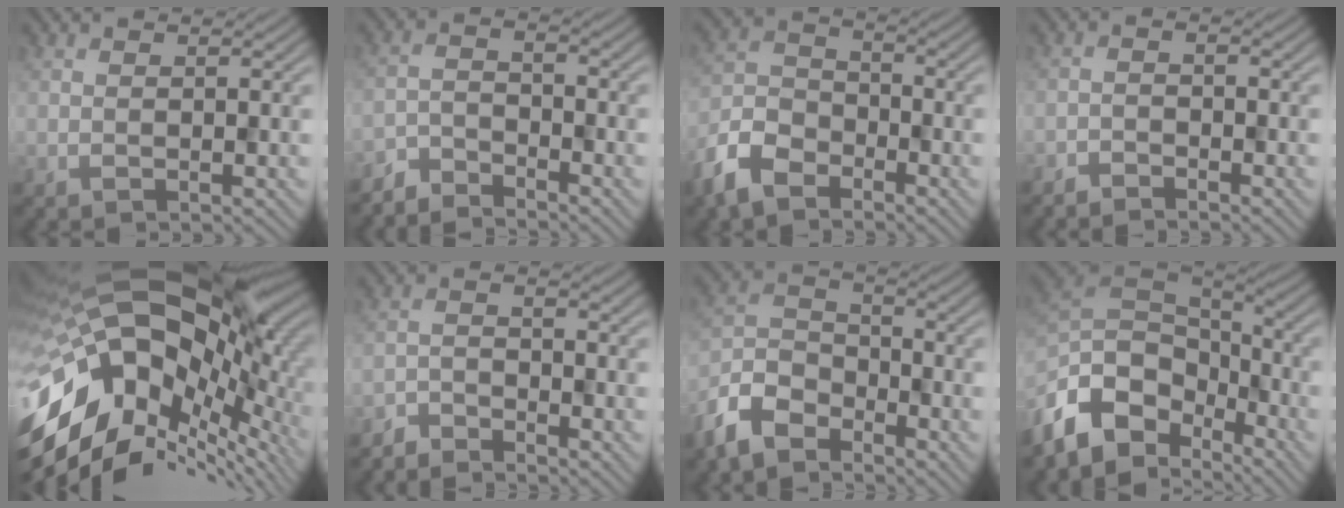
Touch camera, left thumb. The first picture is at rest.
{"total": 4.2, "force": [-4.0, 0.7, 0.8], "torque": [-0.019, -0.003, -0.094]}
{"total": 8.3, "force": [-5.7, 4.3, 4.1], "torque": [-0.103, -0.010, -0.134]}
{"total": 2.1, "force": [-2.1, 0.3, 0.4], "torque": [-0.008, 0.000, -0.046]}
{"total": 20.6, "force": [-4.0, 12.2, 16.1], "torque": [-0.316, -0.020, -0.062]}
{"total": 3.5, "force": [-3.4, 0.6, 0.7], "torque": [-0.013, -0.002, -0.078]}
{"total": 8.5, "force": [-6.4, 4.0, 3.9], "torque": [-0.096, -0.006, -0.153]}
{"total": 12.3, "force": [-6.5, 7.5, 7.2], "torque": [-0.185, -0.012, -0.123]}